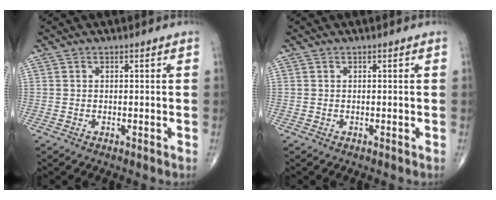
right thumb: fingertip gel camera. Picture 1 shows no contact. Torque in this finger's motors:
{"motor_torque": [0.00, 0.00, 0.00, 0.00, 0.00]}